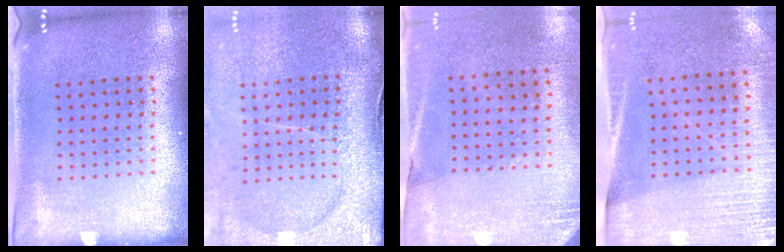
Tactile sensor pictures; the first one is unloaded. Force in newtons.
{"total": 4.6, "press": 3.6, "slide": 2.8}
{"total": 2.6, "press": 2.3, "slide": 1.2}
{"total": 2.9, "press": 2.6, "slide": 1.3}